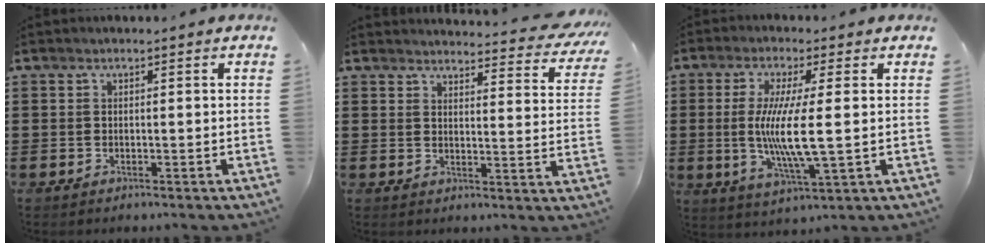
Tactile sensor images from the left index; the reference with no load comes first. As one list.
[{"total": 4.1, "force": [4.0, 0.0, 1.2], "torque": [-0.023, -0.031, 0.065]}, {"total": 9.1, "force": [0.3, 1.1, 9.0], "torque": [-0.177, -0.008, -0.001]}]